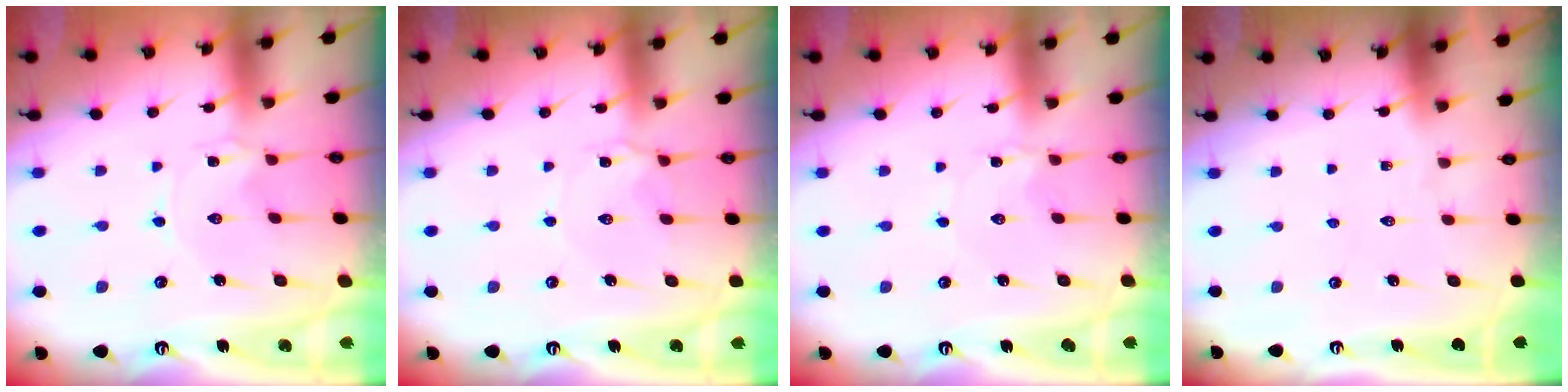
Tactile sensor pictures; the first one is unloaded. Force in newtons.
{"total": 5.5, "press": 5.5, "slide": 0.5}
{"total": 0.8, "press": 0.8, "slide": 0.1}
{"total": 0.0}